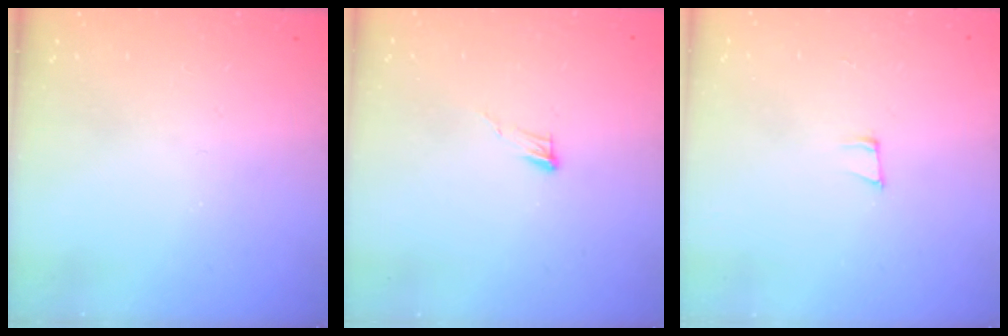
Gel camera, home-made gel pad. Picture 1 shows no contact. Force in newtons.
{"total": 3.8, "press": 3.8, "slide": 0.3}
{"total": 6.7, "press": 5.8, "slide": 3.2}